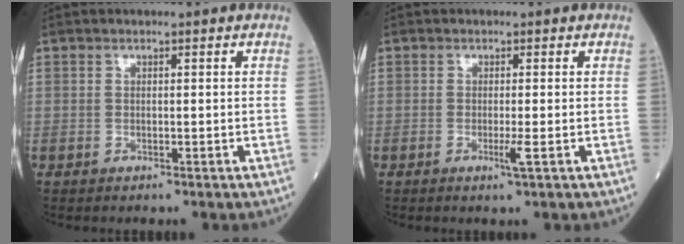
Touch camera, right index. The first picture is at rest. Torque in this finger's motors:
{"motor_torque": [0.57, -0.21, 0.30, 0.07]}